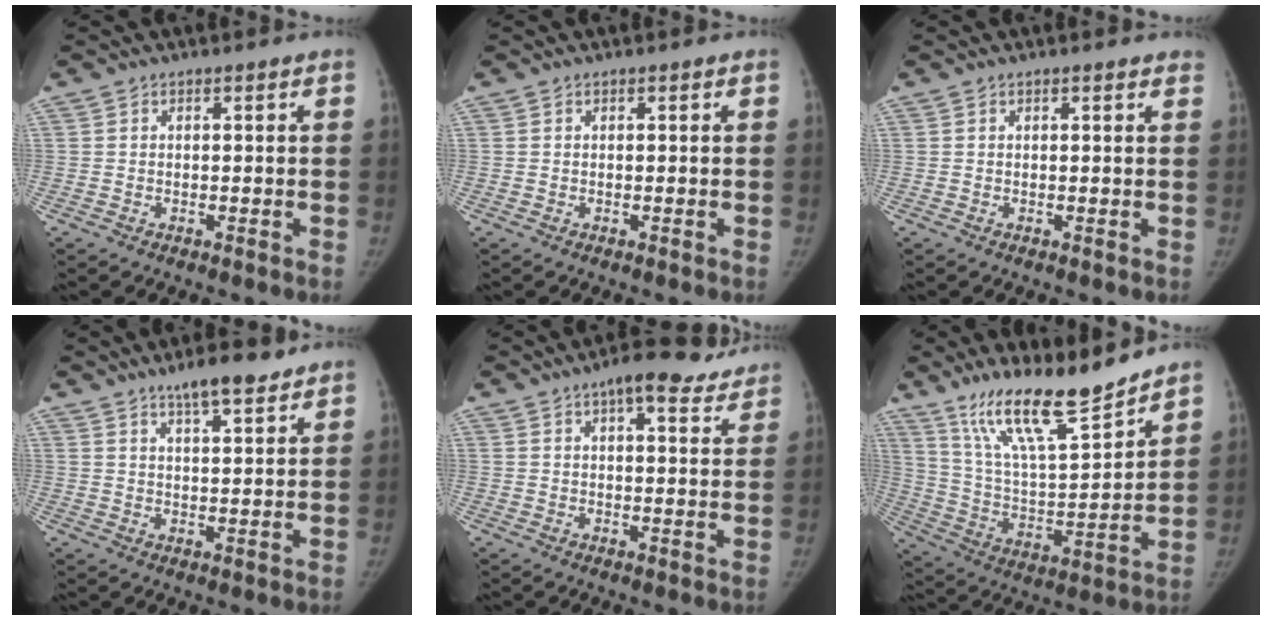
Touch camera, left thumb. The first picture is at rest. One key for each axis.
{"total": 0.0}
{"total": 1.7, "fx": 1.3, "fy": 0.4, "fz": 0.9, "tx": -0.004, "ty": 0.002, "tz": 0.014}
{"total": 7.6, "fx": 5.6, "fy": 1.9, "fz": 4.7, "tx": -0.064, "ty": -0.029, "tz": 0.090}
{"total": 11.3, "fx": 8.1, "fy": 3.9, "fz": 6.9, "tx": -0.068, "ty": -0.020, "tz": 0.103}
{"total": 17.9, "fx": 14.2, "fy": 2.9, "fz": 10.4, "tx": -0.156, "ty": -0.084, "tz": 0.262}